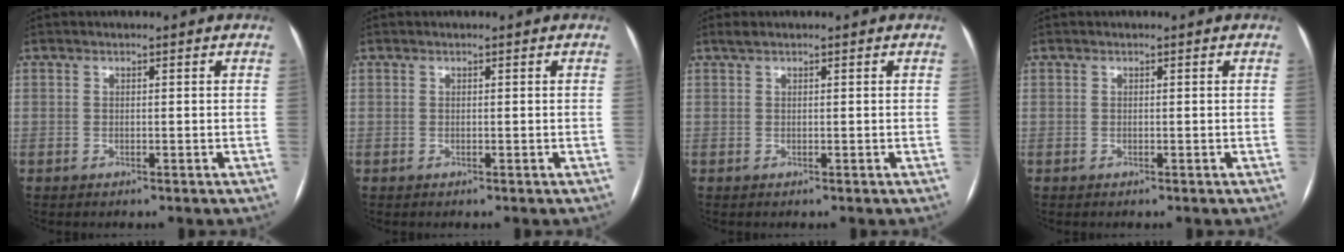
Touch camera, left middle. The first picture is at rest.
{"total": 0.0}
{"total": 0.8, "force": [0.6, 0.1, 0.4], "torque": [-0.012, 0.013, 0.016]}
{"total": 0.0}